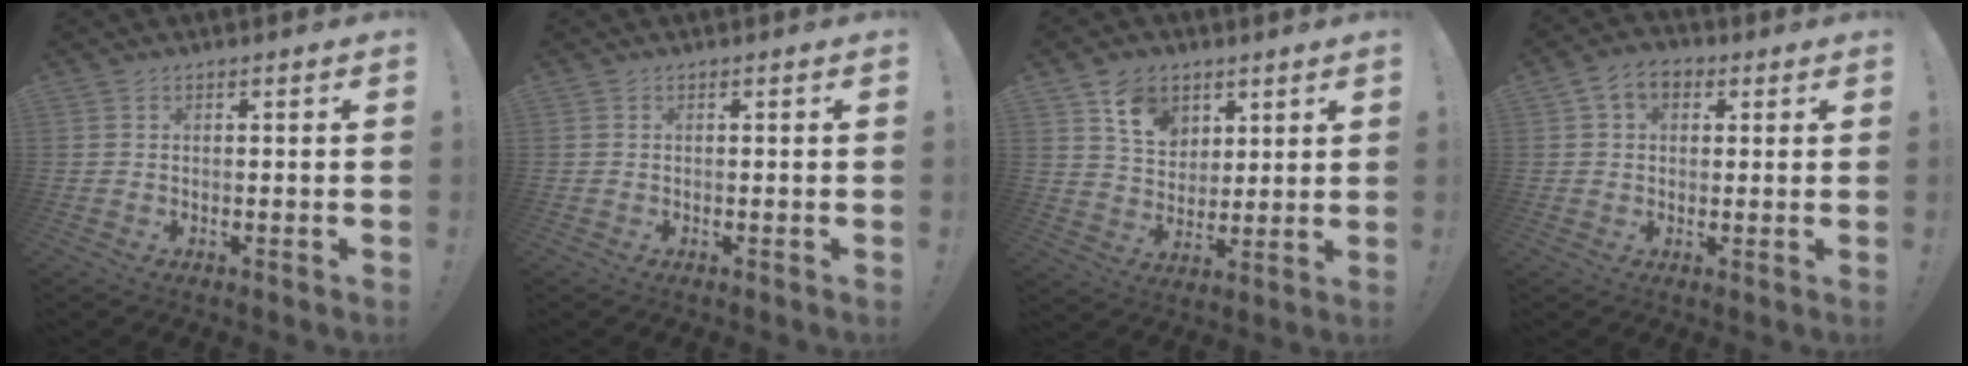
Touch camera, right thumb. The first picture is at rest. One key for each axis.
{"total": 0.0}
{"total": 11.5, "fx": 6.3, "fy": 8.6, "fz": 4.4, "tx": -0.067, "ty": -0.029, "tz": 0.124}
{"total": 6.6, "fx": 2.3, "fy": 4.8, "fz": 3.9, "tx": -0.065, "ty": 0.004, "tz": 0.045}